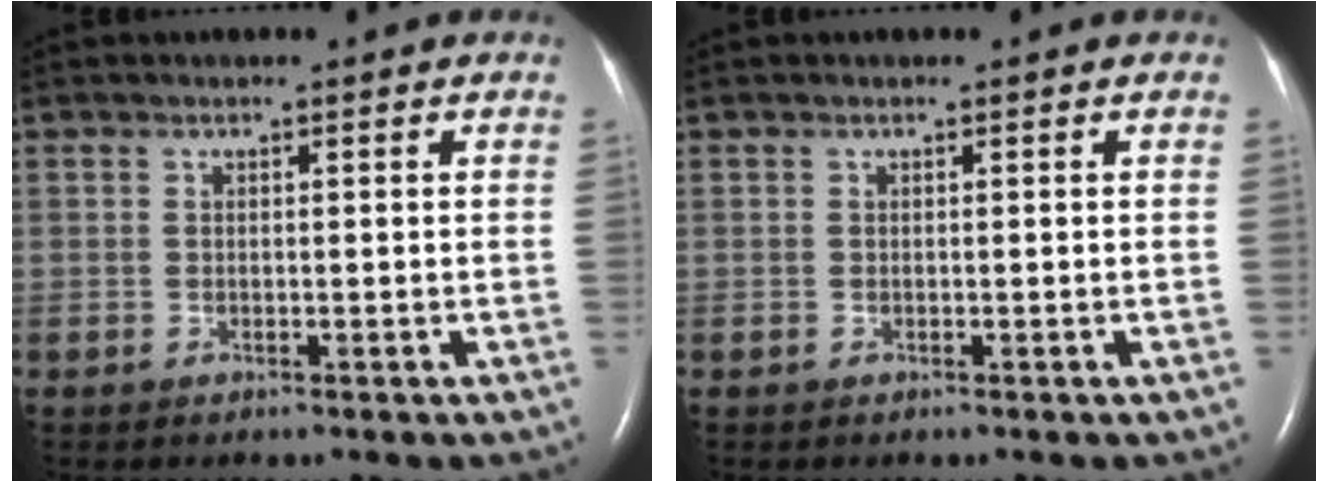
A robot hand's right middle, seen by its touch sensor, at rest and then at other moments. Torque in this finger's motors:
{"motor_torque": [0.00, 0.00, 0.00, 0.00]}